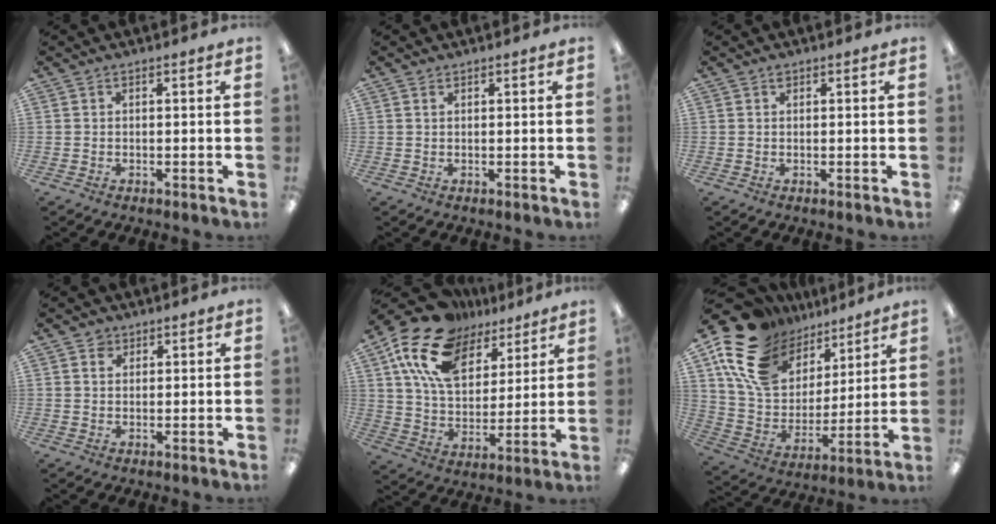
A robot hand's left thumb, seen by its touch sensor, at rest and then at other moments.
{"total": 0.6, "force": [0.4, 0.3, 0.4], "torque": [-0.008, 0.002, 0.007]}
{"total": 0.7, "force": [0.4, 0.4, 0.3], "torque": [-0.008, 0.001, 0.008]}
{"total": 2.1, "force": [1.3, 1.4, 0.6], "torque": [-0.007, -0.003, 0.023]}
{"total": 19.0, "force": [11.6, 11.0, 10.4], "torque": [-0.212, -0.047, 0.214]}
{"total": 19.9, "force": [12.5, 12.5, 9.1], "torque": [-0.184, -0.066, 0.234]}